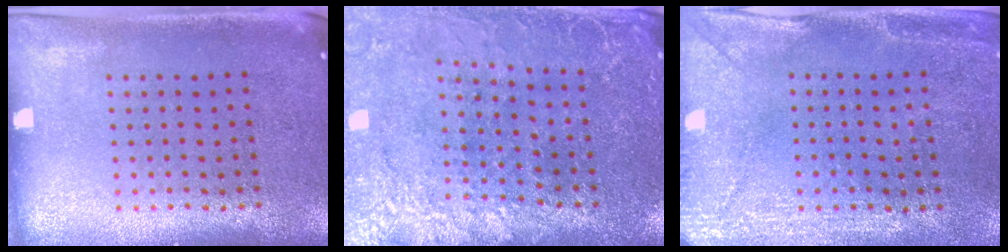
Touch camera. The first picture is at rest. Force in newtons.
{"total": 2.9, "press": 2.8, "slide": 0.4}
{"total": 2.9, "press": 2.7, "slide": 1.0}